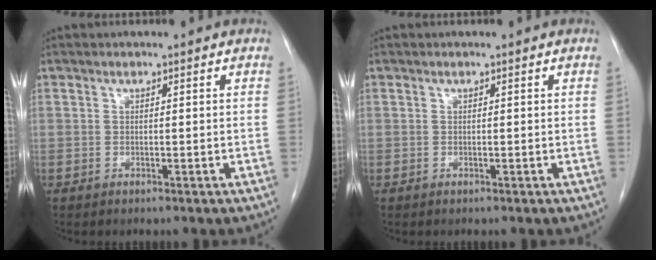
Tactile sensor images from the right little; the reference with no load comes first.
{"total": 0.0}